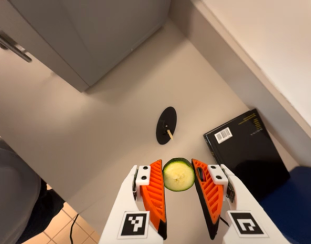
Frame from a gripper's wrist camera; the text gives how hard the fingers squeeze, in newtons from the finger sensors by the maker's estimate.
{"total": 7.0, "left": 6.9, "right": 7.1}